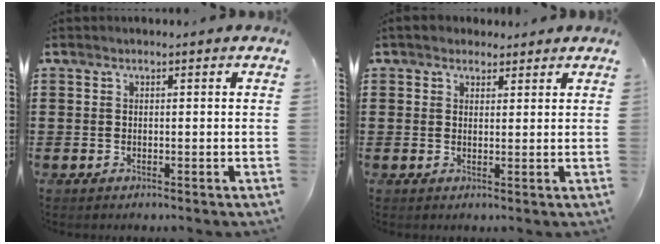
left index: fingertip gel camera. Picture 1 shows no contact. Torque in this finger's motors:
{"motor_torque": [0.21, -0.21, 0.20, 0.05]}